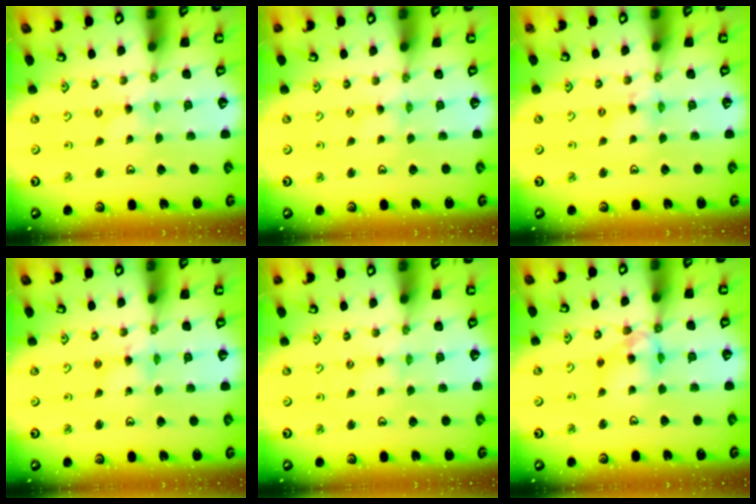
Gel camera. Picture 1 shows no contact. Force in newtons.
{"total": 0.5, "press": 0.5, "slide": 0.2}
{"total": 2.8, "press": 2.8, "slide": 0.3}
{"total": 2.6, "press": 2.6, "slide": 0.3}
{"total": 0.0}
{"total": 11.5, "press": 11.5, "slide": 1.0}